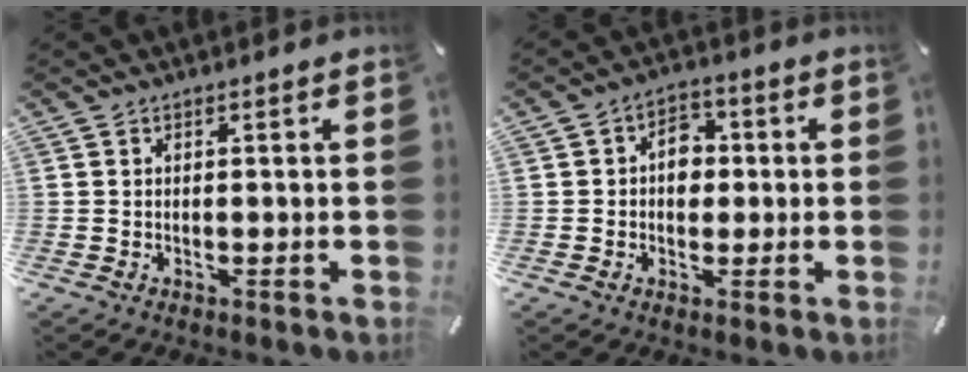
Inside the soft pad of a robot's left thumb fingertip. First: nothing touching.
{"total": 6.2, "force": [0.1, 4.8, 3.9], "torque": [-0.046, 0.002, -0.006]}